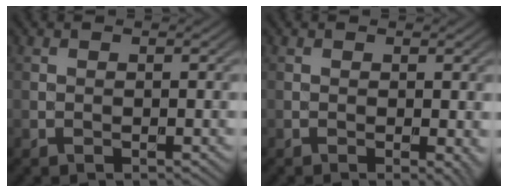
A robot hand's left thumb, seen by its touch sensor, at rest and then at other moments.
{"total": 1.5, "force": [-0.2, 0.4, 1.4], "torque": [-0.016, -0.007, -0.004]}